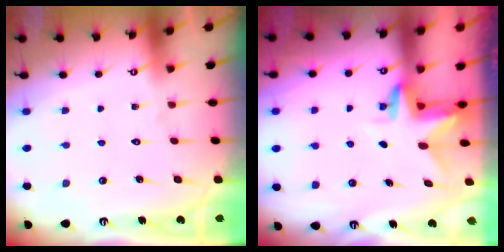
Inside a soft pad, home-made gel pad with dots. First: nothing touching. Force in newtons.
{"total": 3.1, "press": 3.1, "slide": 0.2}